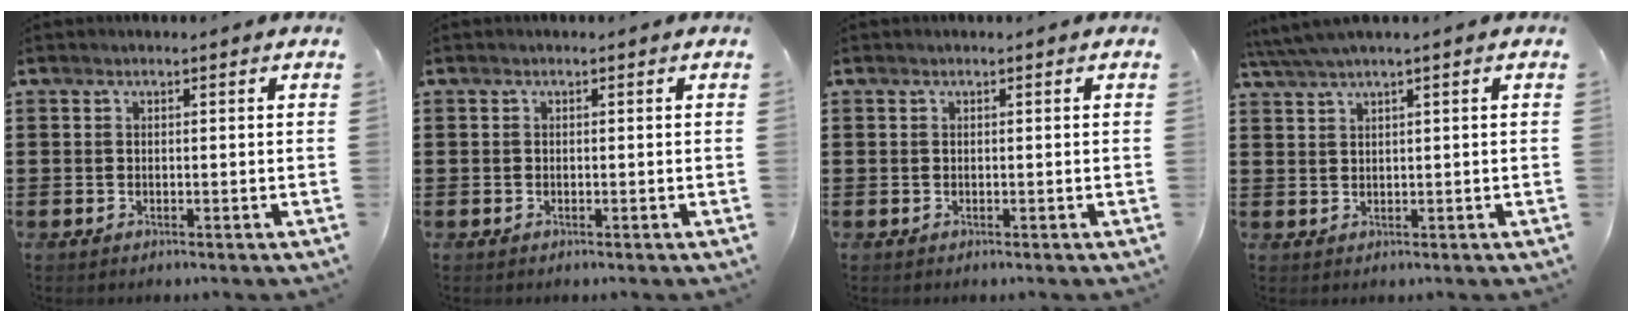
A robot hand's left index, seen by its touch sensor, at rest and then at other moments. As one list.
[{"total": 0.0}, {"total": 0.0}, {"total": 2.0, "force": [1.3, -0.3, 1.5], "torque": [-0.031, 0.001, 0.024]}]